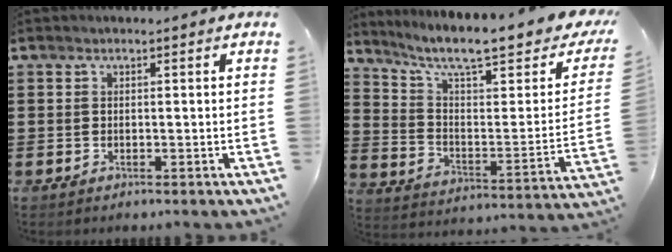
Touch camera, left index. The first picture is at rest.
{"total": 9.3, "force": [7.0, 1.4, 5.9], "torque": [-0.118, -0.057, 0.111]}